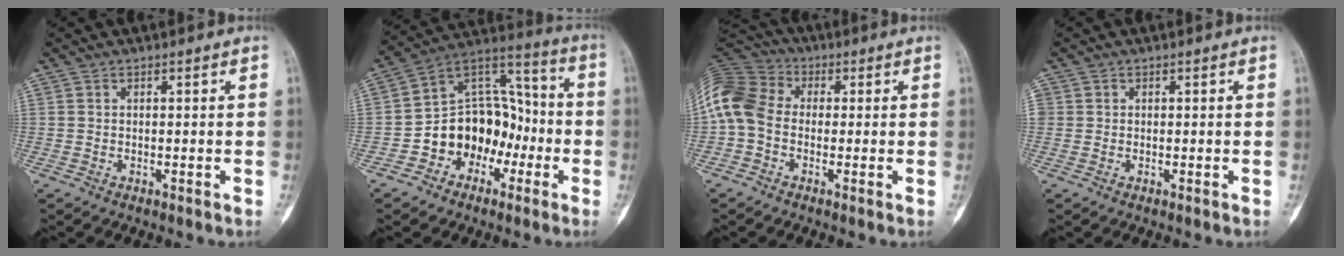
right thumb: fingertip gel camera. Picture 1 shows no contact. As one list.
[{"total": 15.1, "force": [-5.3, 11.7, 7.9], "torque": [-0.073, 0.084, -0.094]}, {"total": 11.2, "force": [-0.7, 8.6, 7.0], "torque": [-0.144, 0.027, -0.030]}, {"total": 1.0, "force": [0.1, 1.0, 0.1], "torque": [0.007, 0.003, 0.001]}]